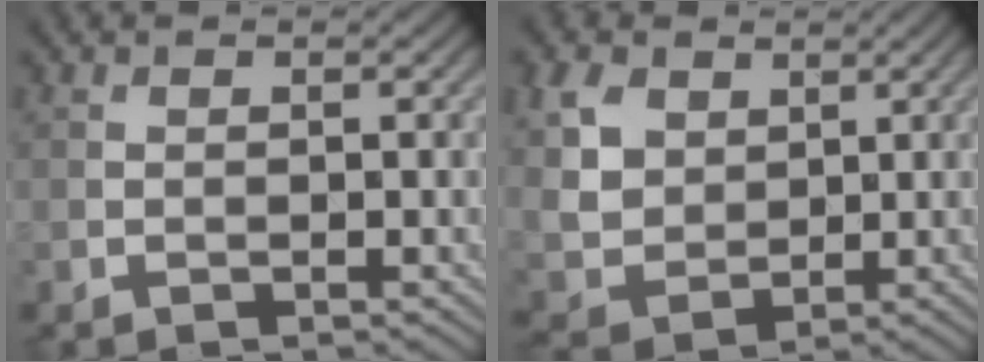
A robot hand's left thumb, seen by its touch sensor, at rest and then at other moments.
{"total": 7.7, "force": [3.1, 5.8, 4.1], "torque": [-0.134, 0.009, 0.063]}